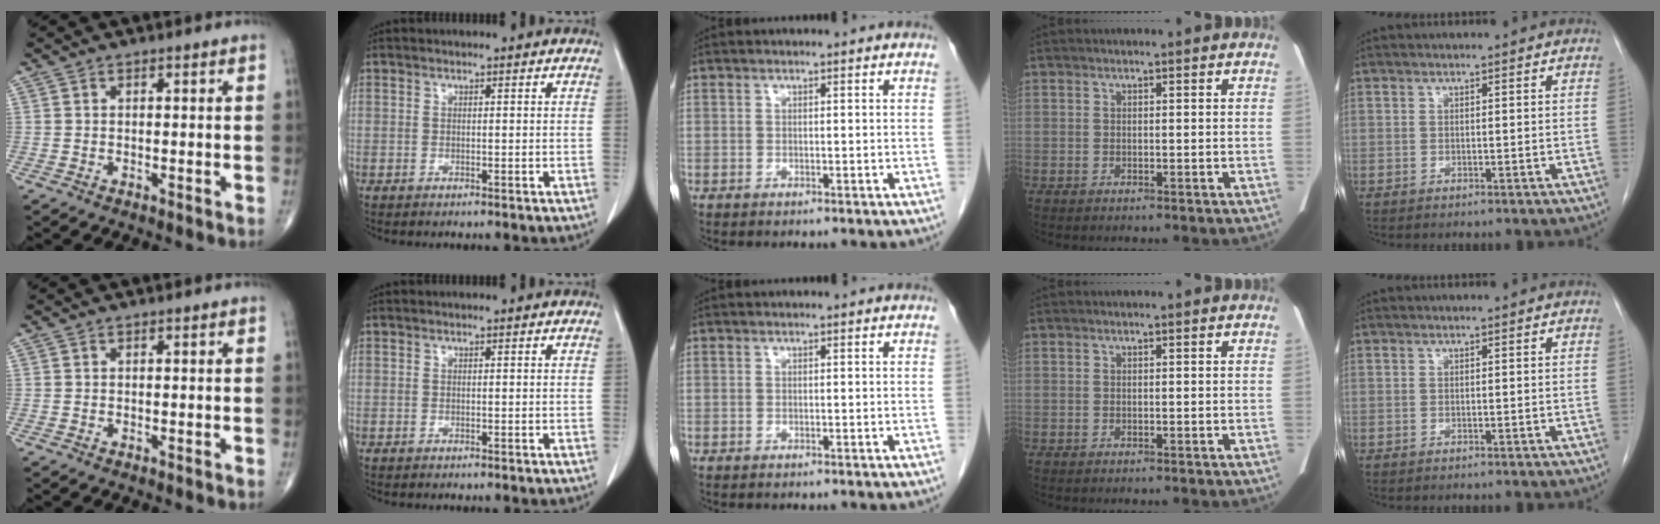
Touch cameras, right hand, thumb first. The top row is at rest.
{}